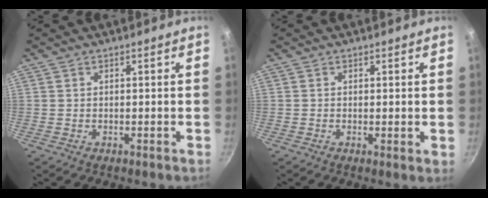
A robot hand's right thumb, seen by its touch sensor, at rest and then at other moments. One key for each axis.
{"total": 1.1, "fx": 0.1, "fy": 0.3, "fz": 1.1, "tx": -0.016, "ty": -0.006, "tz": -0.002}